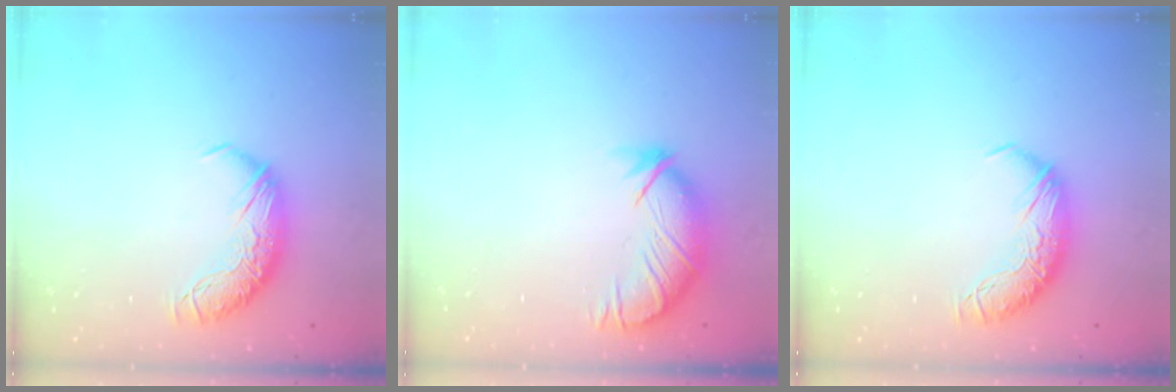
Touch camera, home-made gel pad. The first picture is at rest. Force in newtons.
{"total": 3.9, "press": 3.3, "slide": 2.0}
{"total": 0.0}